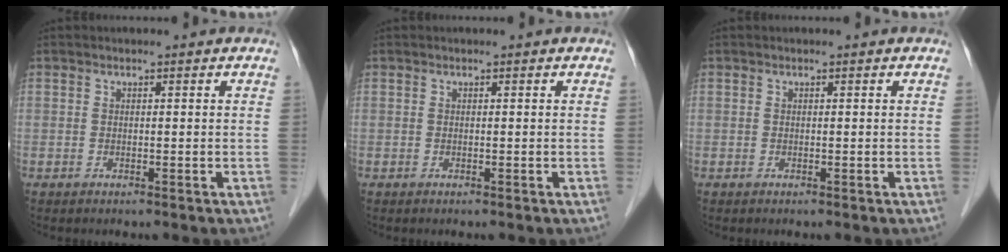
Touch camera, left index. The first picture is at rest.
{"total": 0.0}
{"total": 0.0}